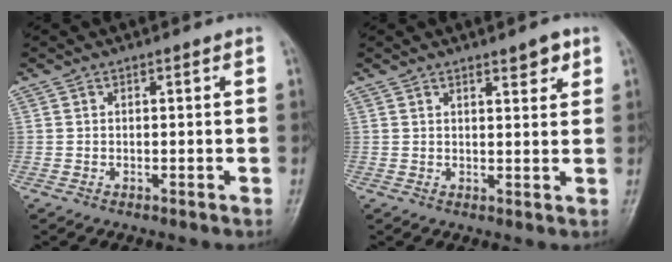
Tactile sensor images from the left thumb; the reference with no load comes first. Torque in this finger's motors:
{"motor_torque": [0.05, 0.06, -0.13, -0.14, 0.03]}